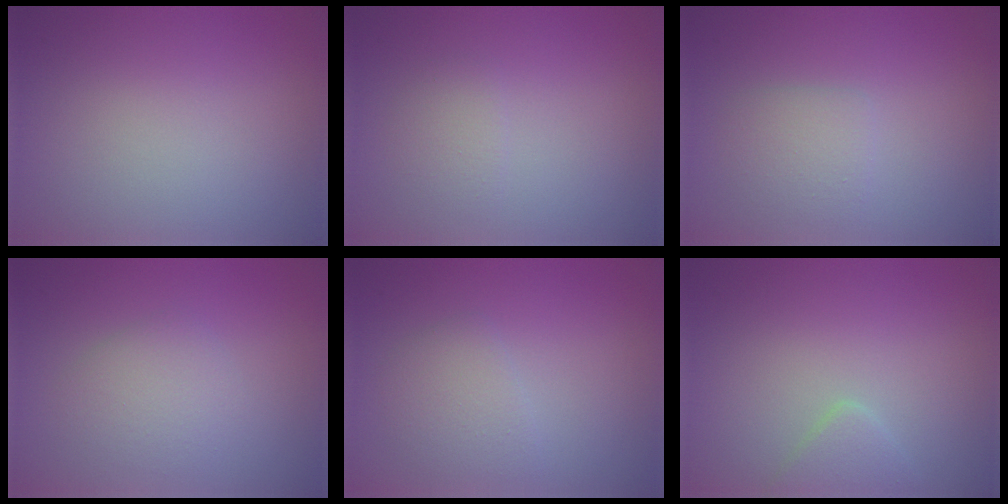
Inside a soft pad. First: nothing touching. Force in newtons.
{"total": 1.4, "press": 1.4, "slide": 0.0}
{"total": 1.9, "press": 1.9, "slide": 0.0}
{"total": 2.4, "press": 2.4, "slide": 0.1}
{"total": 2.2, "press": 2.2, "slide": 0.0}
{"total": 1.6, "press": 1.6, "slide": 0.1}